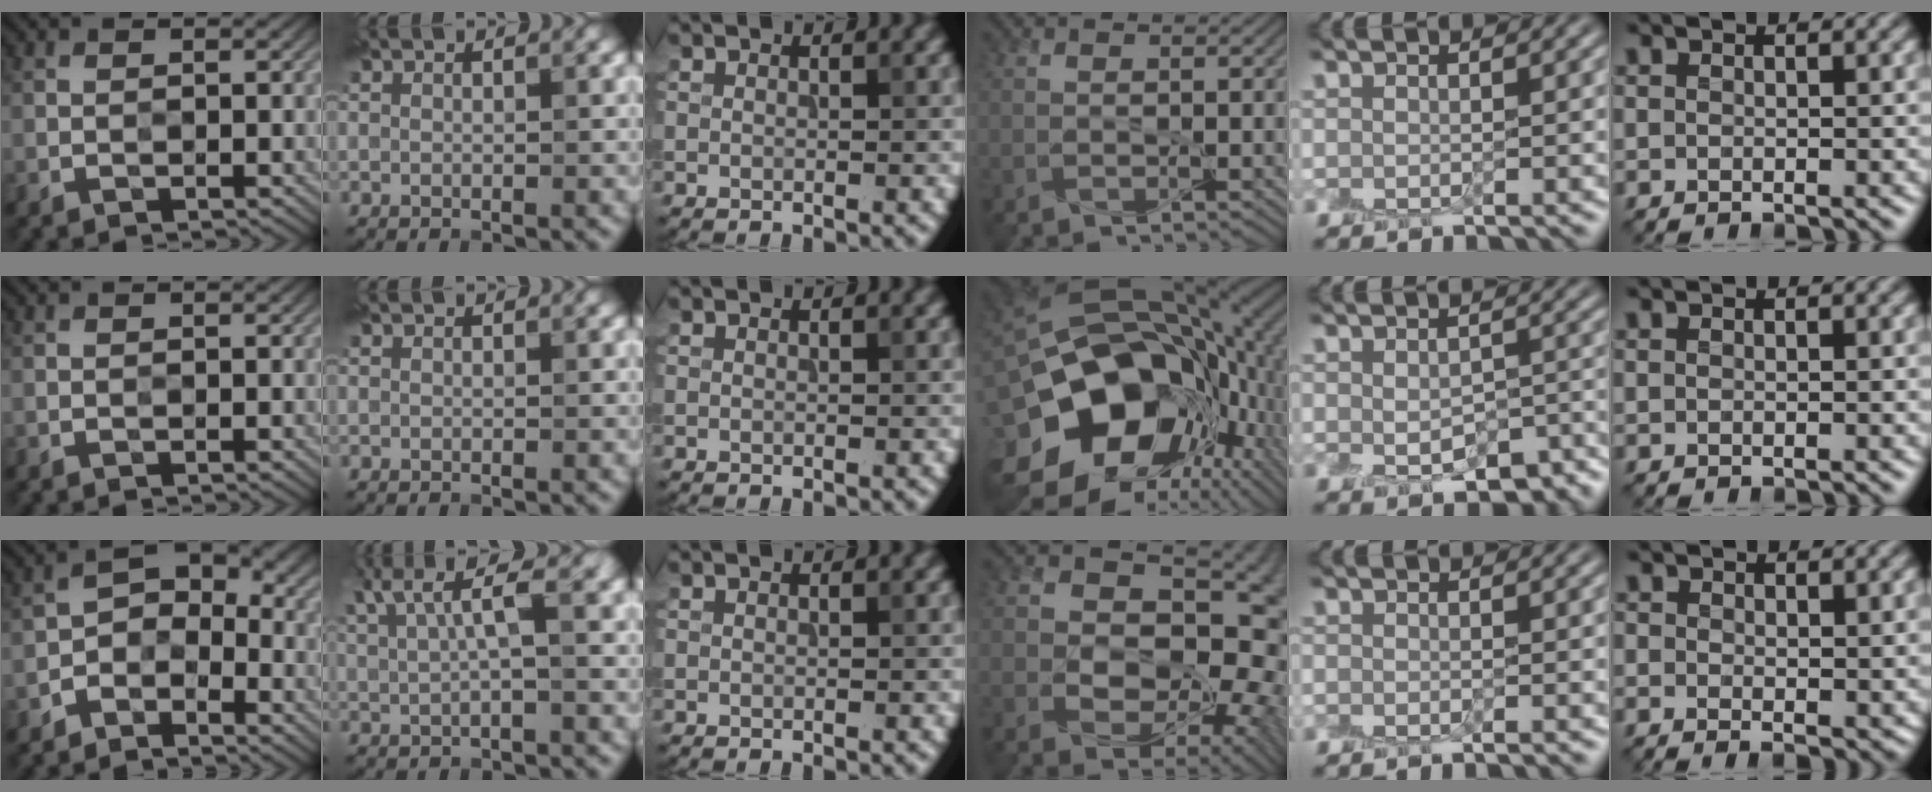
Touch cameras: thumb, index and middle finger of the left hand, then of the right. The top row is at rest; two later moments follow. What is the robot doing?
{"motion": "peel", "object": "aluminum foil"}